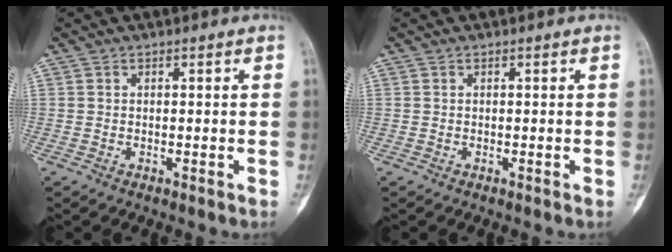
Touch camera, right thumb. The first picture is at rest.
{"total": 0.0}